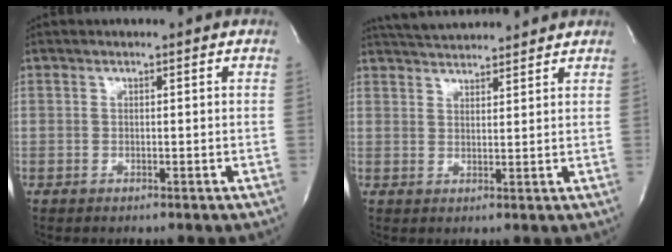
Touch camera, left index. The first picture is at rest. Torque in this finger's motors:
{"motor_torque": [-0.31, -0.36, 0.05, 0.06]}